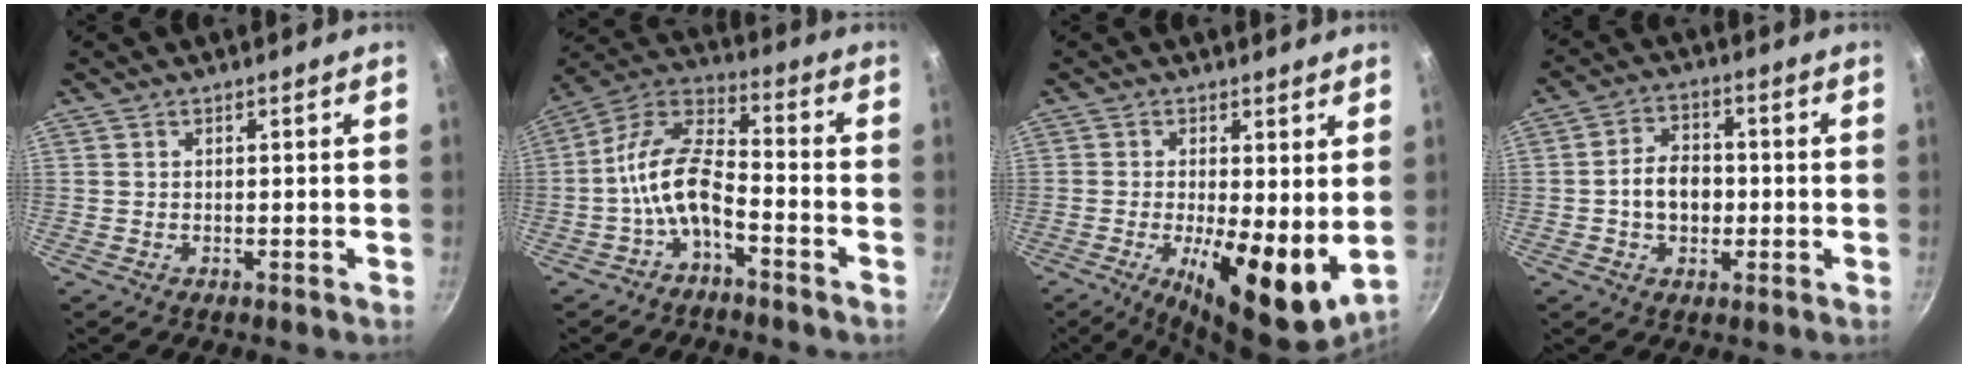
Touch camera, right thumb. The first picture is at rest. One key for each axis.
{"total": 11.0, "fx": -4.4, "fy": 5.3, "fz": 8.6, "tx": -0.166, "ty": 0.055, "tz": -0.098}
{"total": 13.7, "fx": -1.2, "fy": 4.8, "fz": 12.7, "tx": -0.173, "ty": -0.022, "tz": -0.012}
{"total": 7.8, "fx": -0.9, "fy": 5.6, "fz": 5.3, "tx": -0.067, "ty": 0.017, "tz": -0.022}